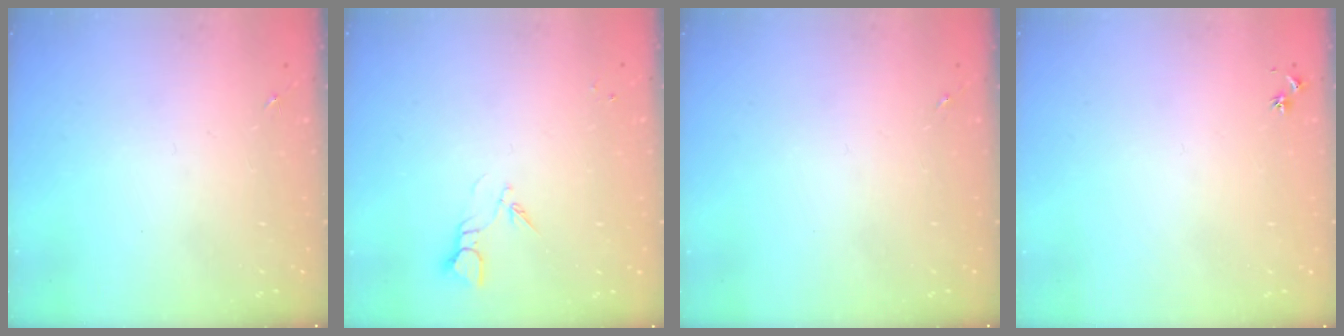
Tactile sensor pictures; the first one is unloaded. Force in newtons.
{"total": 3.2, "press": 3.1, "slide": 0.3}
{"total": 0.0}
{"total": 3.0, "press": 2.9, "slide": 0.3}